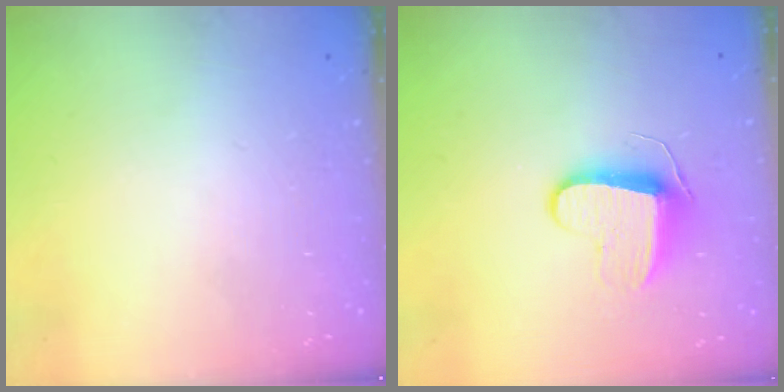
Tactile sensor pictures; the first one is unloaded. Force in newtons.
{"total": 9.0, "press": 9.0, "slide": 0.6}